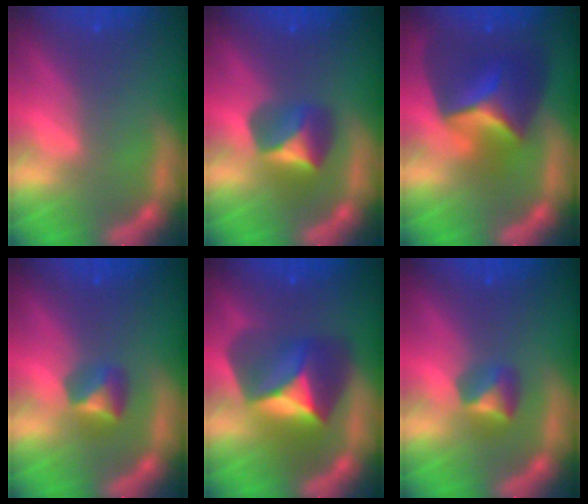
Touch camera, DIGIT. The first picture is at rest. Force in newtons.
{"total": 3.9}
{"total": 7.9}
{"total": 2.4}
{"total": 7.9}
{"total": 2.4}